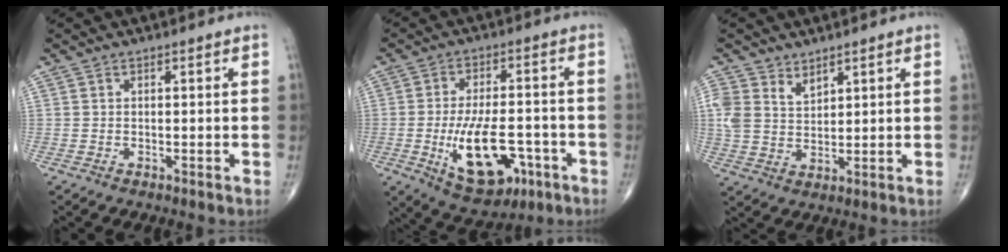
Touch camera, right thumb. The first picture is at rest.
{"total": 15.1, "force": [-4.9, 7.6, 12.1], "torque": [-0.185, 0.015, -0.066]}
{"total": 5.8, "force": [3.5, 3.8, 2.7], "torque": [-0.038, -0.019, 0.077]}